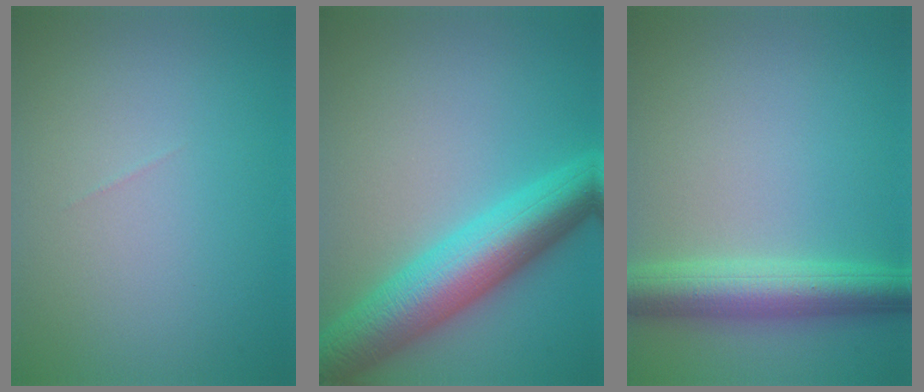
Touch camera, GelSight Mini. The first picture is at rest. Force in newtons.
{"total": 8.9, "press": 8.9, "slide": 0.2}
{"total": 5.5, "press": 5.5, "slide": 0.2}